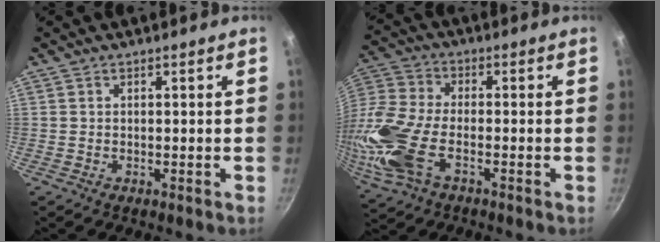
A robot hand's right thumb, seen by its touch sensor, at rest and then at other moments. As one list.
[{"total": 18.9, "force": [-5.5, 10.2, 14.9], "torque": [-0.375, 0.004, -0.102]}]